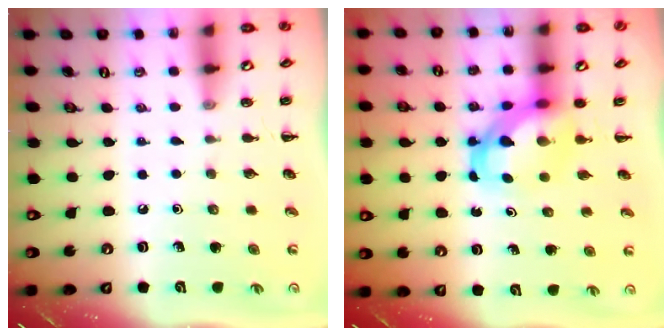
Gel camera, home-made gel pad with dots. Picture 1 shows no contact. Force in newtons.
{"total": 4.9, "press": 4.8, "slide": 0.8}